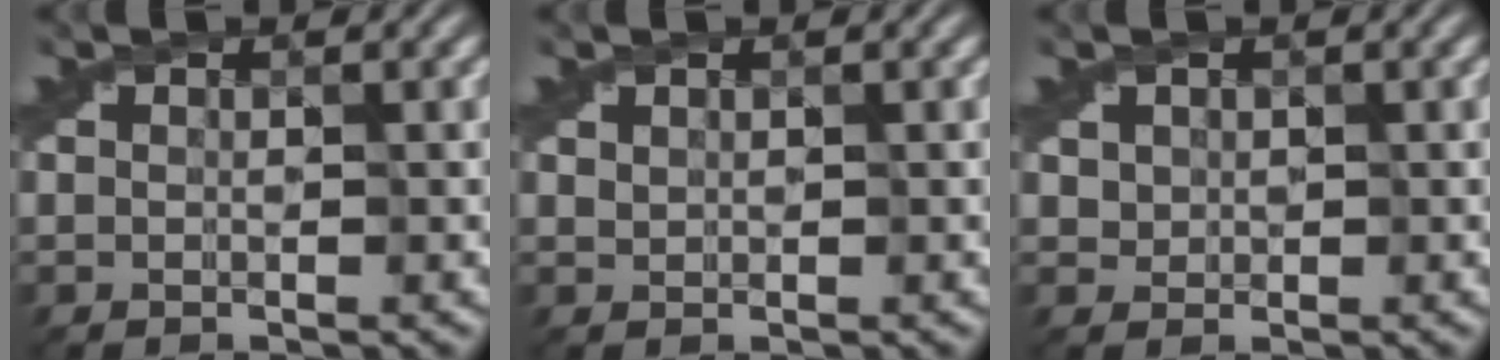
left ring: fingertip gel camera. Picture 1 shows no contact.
{"total": 0.6, "force": [0.4, 0.4, 0.3], "torque": [-0.008, 0.001, 0.009]}
{"total": 1.8, "force": [0.5, 1.5, 0.8], "torque": [-0.025, -0.005, 0.017]}